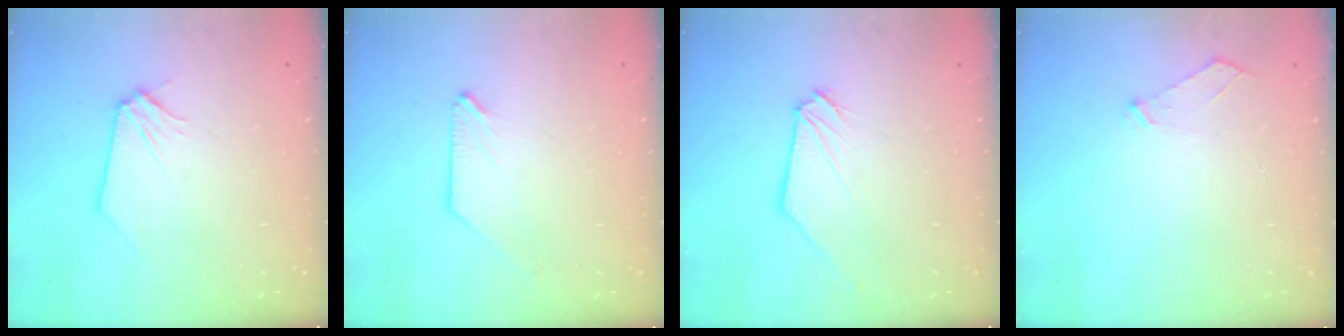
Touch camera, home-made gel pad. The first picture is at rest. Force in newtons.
{"total": 0.7, "press": 0.7, "slide": 0.1}
{"total": 1.3, "press": 1.2, "slide": 0.2}
{"total": 4.4, "press": 4.3, "slide": 0.6}